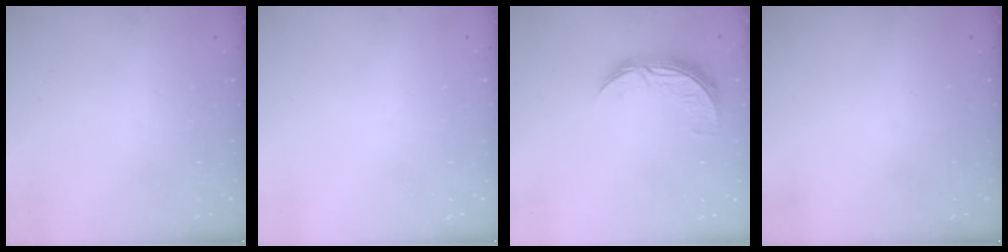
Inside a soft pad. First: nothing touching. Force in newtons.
{"total": 0.0}
{"total": 8.7, "press": 8.7, "slide": 0.4}
{"total": 0.0}